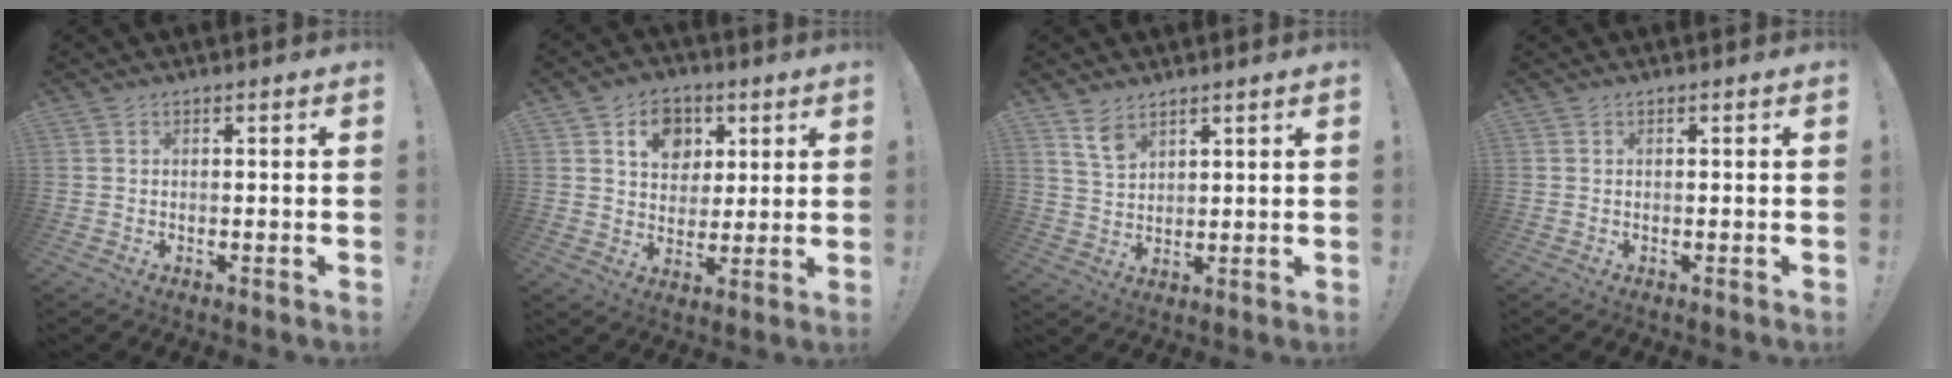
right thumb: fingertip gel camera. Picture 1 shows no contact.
{"total": 11.3, "force": [4.5, 9.2, 4.7], "torque": [-0.072, -0.013, 0.089]}
{"total": 6.5, "force": [4.5, 3.8, 2.8], "torque": [-0.045, -0.024, 0.085]}
{"total": 0.0}